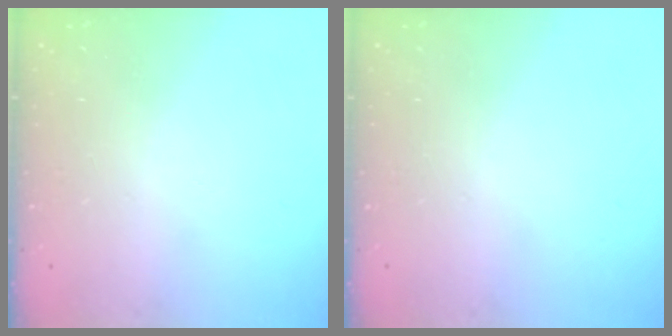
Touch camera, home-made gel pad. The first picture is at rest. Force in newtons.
{"total": 0.0}